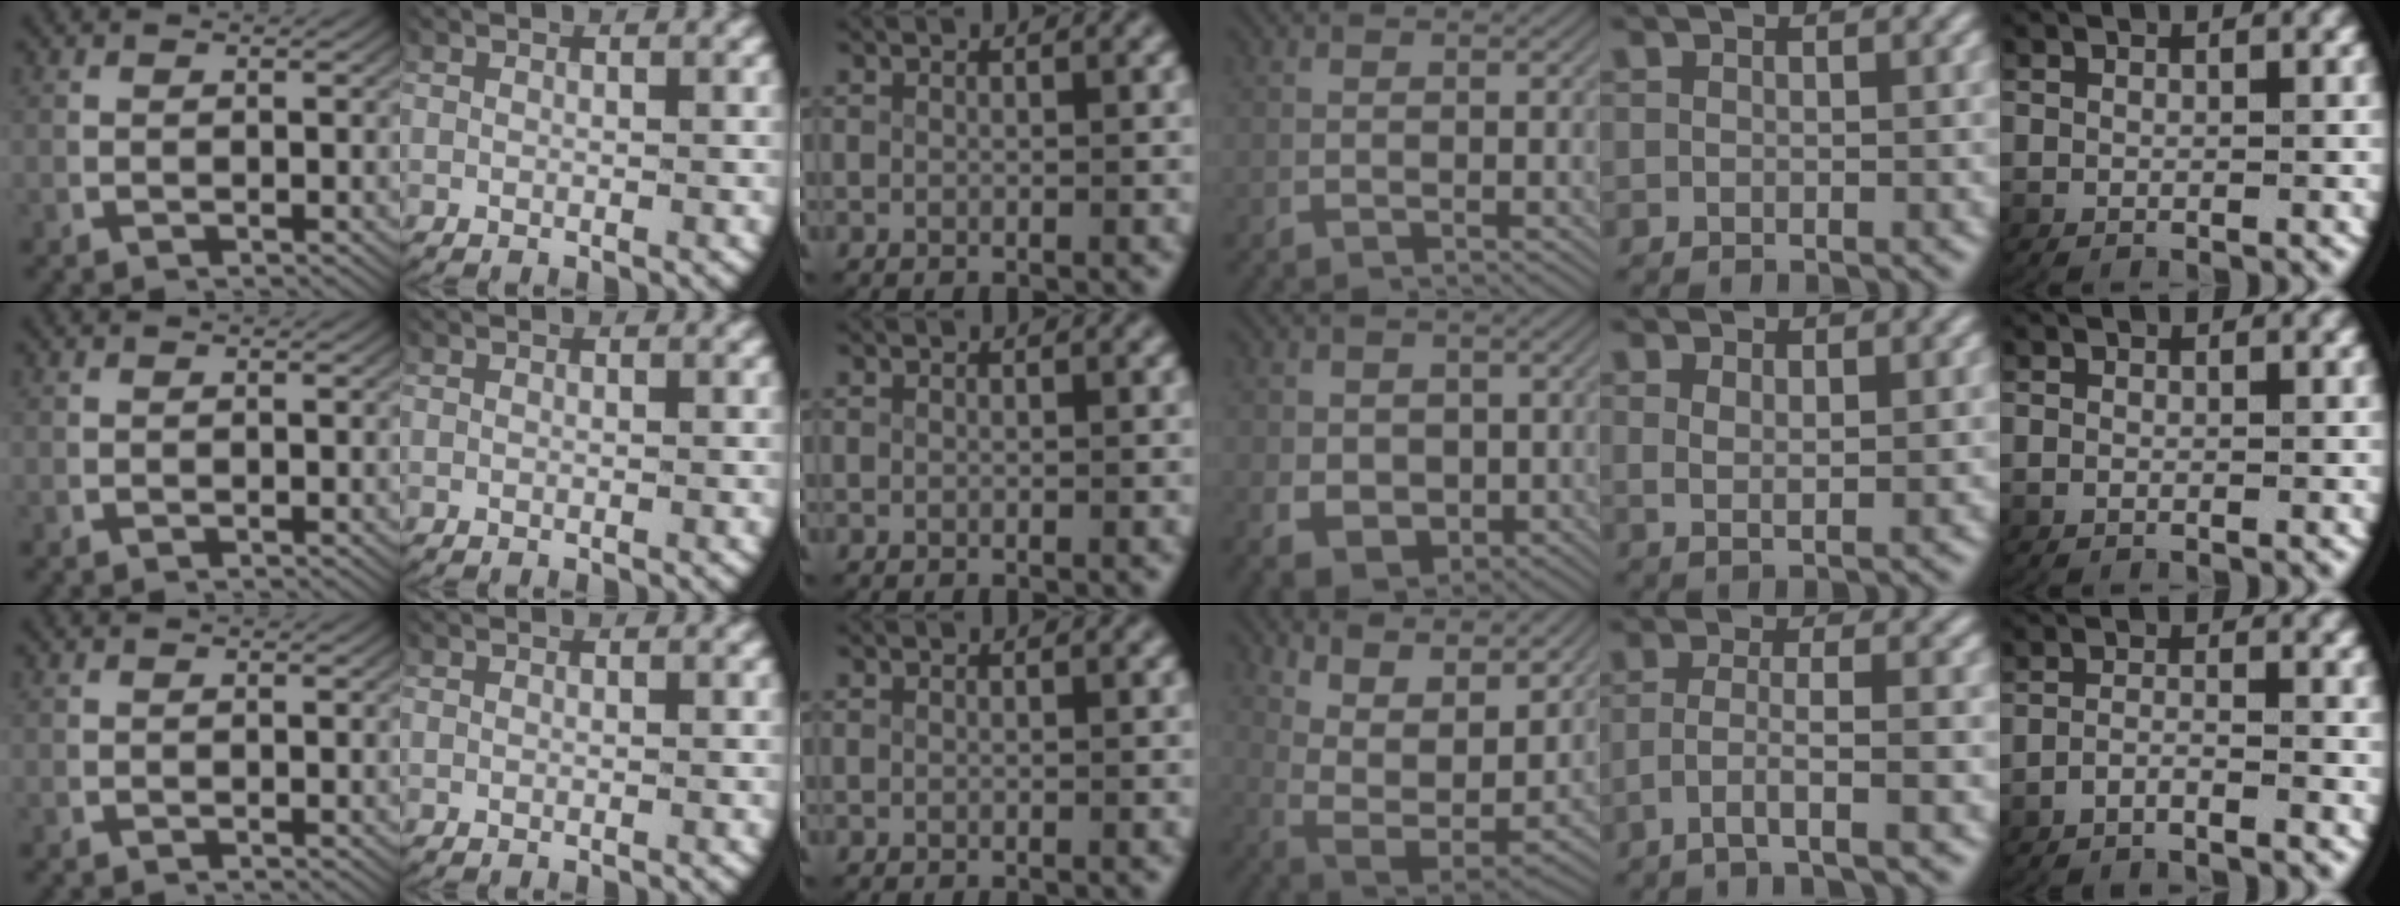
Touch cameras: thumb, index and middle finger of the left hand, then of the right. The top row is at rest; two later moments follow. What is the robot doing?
{"motion": "lift_and_place", "object": "towel"}